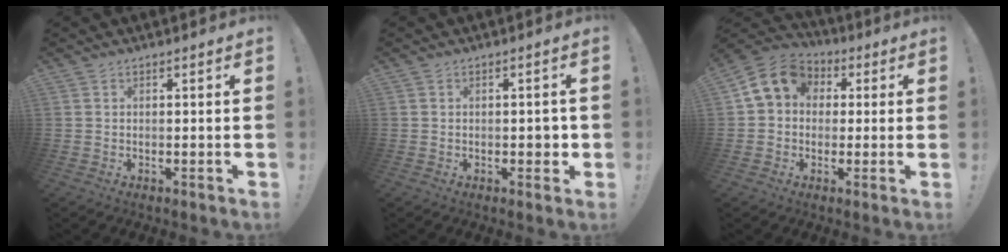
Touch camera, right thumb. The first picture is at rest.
{"total": 2.7, "force": [-0.5, 1.7, 2.0], "torque": [-0.025, 0.006, -0.010]}
{"total": 11.1, "force": [2.9, 9.1, 5.6], "torque": [-0.085, 0.005, 0.061]}